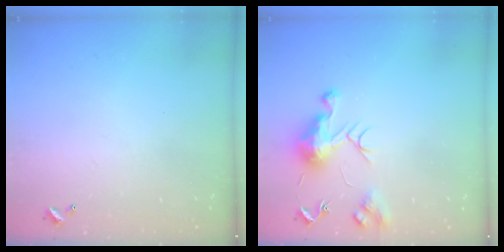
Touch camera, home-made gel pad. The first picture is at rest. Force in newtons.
{"total": 9.6, "press": 9.5, "slide": 0.9}